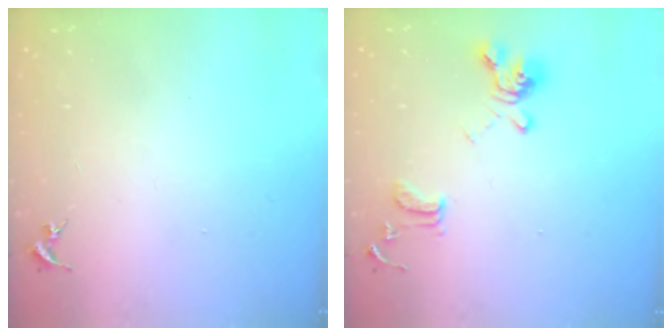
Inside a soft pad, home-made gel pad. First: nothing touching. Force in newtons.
{"total": 14.3, "press": 14.2, "slide": 1.5}